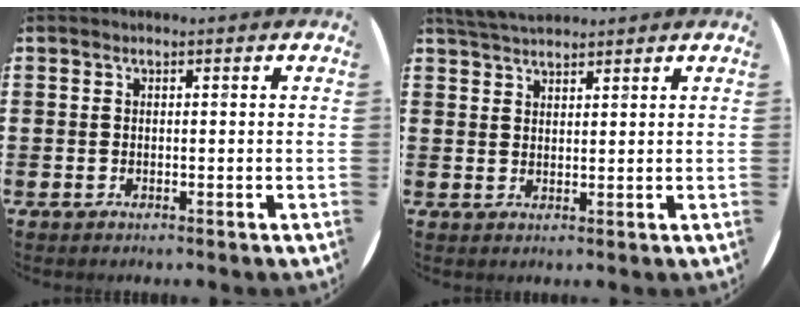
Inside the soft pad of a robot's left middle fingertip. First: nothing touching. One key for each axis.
{"total": 3.7, "fx": 3.4, "fy": 0.7, "fz": 1.0, "tx": -0.028, "ty": -0.003, "tz": 0.065}